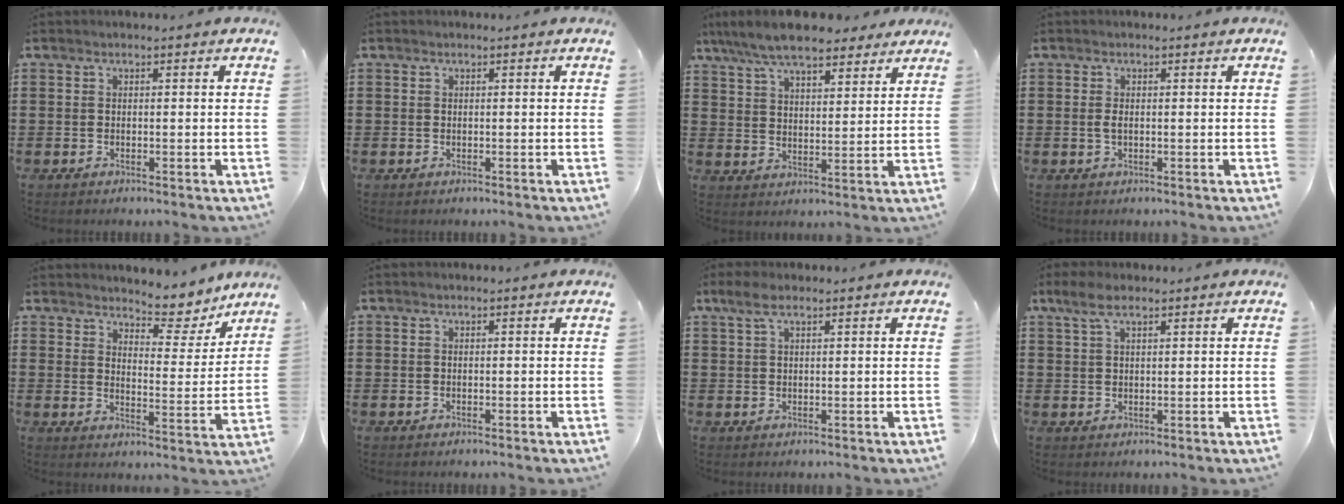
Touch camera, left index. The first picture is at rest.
{"total": 0.0}
{"total": 9.0, "force": [7.8, 2.3, 3.9], "torque": [-0.103, -0.014, 0.144]}
{"total": 1.3, "force": [0.0, 0.5, 1.2], "torque": [-0.031, -0.001, -0.003]}
{"total": 5.8, "force": [5.5, 1.1, 1.1], "torque": [-0.019, -0.049, 0.090]}
{"total": 0.0}
{"total": 3.1, "force": [1.6, 1.1, 2.4], "torque": [-0.051, 0.004, 0.029]}
{"total": 4.7, "force": [2.9, 1.4, 3.5], "torque": [-0.073, 0.005, 0.055]}